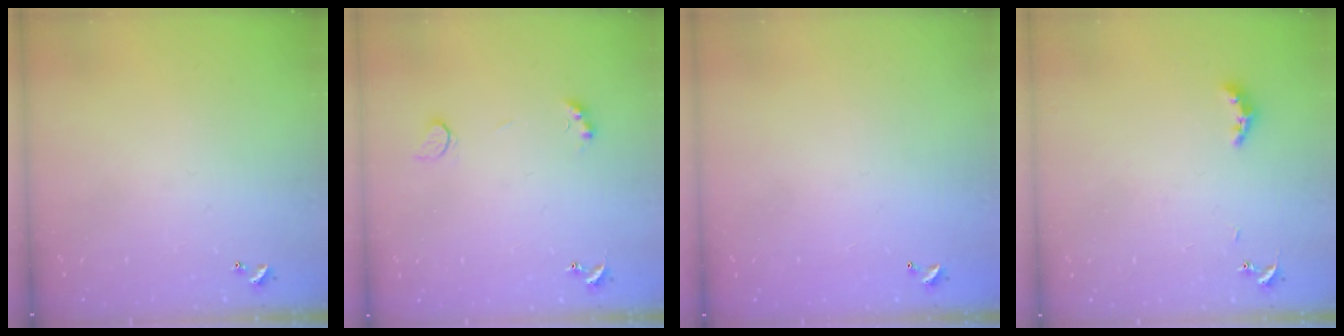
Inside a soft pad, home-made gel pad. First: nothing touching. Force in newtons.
{"total": 3.7, "press": 3.4, "slide": 1.2}
{"total": 2.8, "press": 2.8, "slide": 0.1}
{"total": 5.4, "press": 5.4, "slide": 0.6}